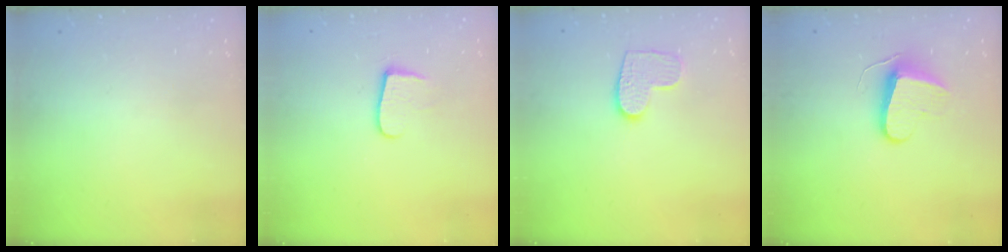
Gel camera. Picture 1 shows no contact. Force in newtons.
{"total": 6.9, "press": 6.9, "slide": 0.7}
{"total": 8.9, "press": 8.9, "slide": 0.5}
{"total": 8.8, "press": 8.8, "slide": 0.2}